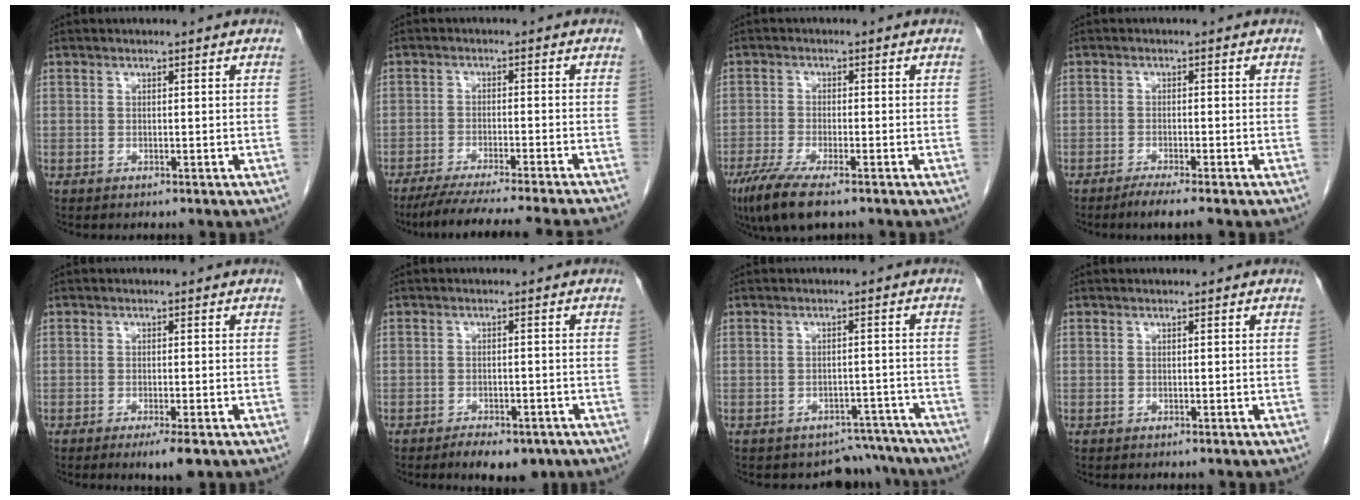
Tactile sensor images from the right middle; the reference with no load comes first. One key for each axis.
{"total": 16.8, "fx": -15.0, "fy": -1.1, "fz": 7.5, "tx": -0.095, "ty": -0.043, "tz": -0.215}
{"total": 7.7, "fx": -5.2, "fy": 1.3, "fz": 5.6, "tx": -0.101, "ty": -0.020, "tz": -0.085}
{"total": 3.2, "fx": -2.5, "fy": -0.4, "fz": 1.9, "tx": -0.036, "ty": -0.006, "tz": -0.045}
{"total": 3.3, "fx": -1.9, "fy": 0.5, "fz": 2.7, "tx": -0.038, "ty": -0.007, "tz": -0.028}
{"total": 6.5, "fx": -4.7, "fy": 2.8, "fz": 3.4, "tx": -0.040, "ty": 0.000, "tz": -0.063}
{"total": 6.5, "fx": -5.8, "fy": 2.8, "fz": -0.8, "tx": 0.029, "ty": 0.028, "tz": -0.066}
{"total": 0.0}